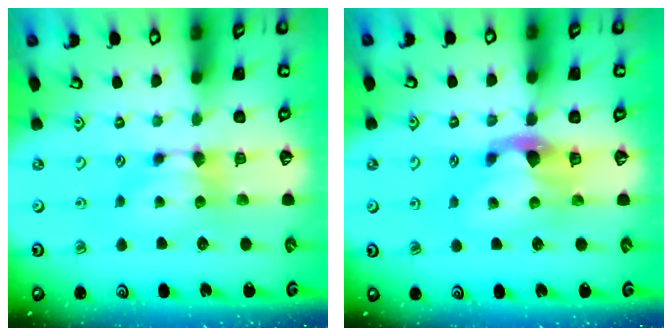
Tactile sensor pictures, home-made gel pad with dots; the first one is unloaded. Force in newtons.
{"total": 2.8, "press": 2.5, "slide": 1.3}